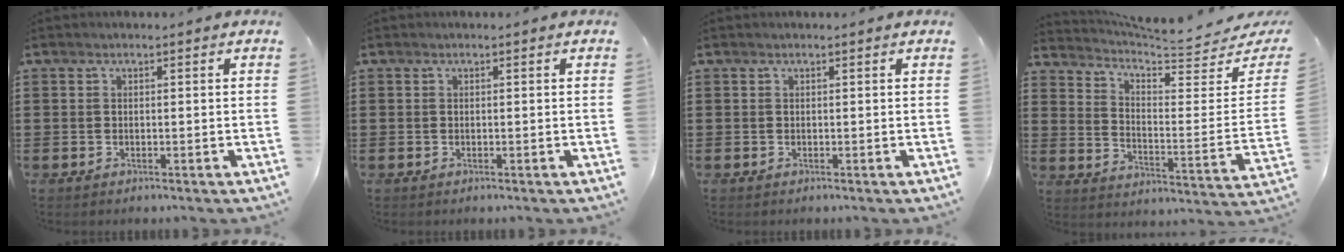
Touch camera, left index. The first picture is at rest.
{"total": 0.0}
{"total": 0.0}
{"total": 4.9, "force": [4.2, 0.9, 2.4], "torque": [-0.062, -0.043, 0.065]}